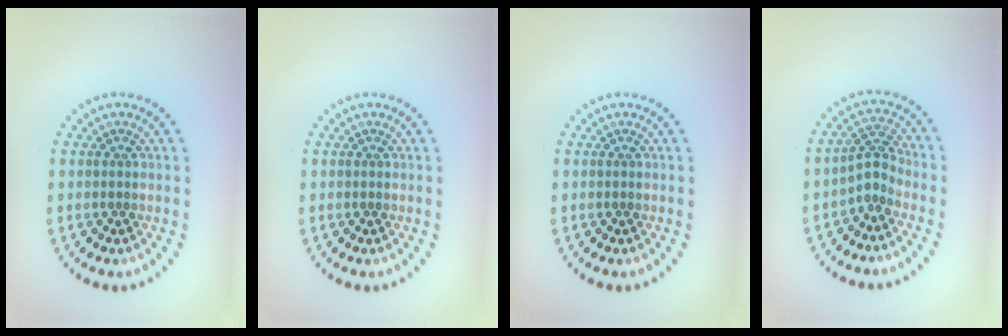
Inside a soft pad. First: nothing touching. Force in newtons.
{"total": 0.0}
{"total": 0.0}
{"total": 2.1, "press": 1.5, "slide": 1.6}